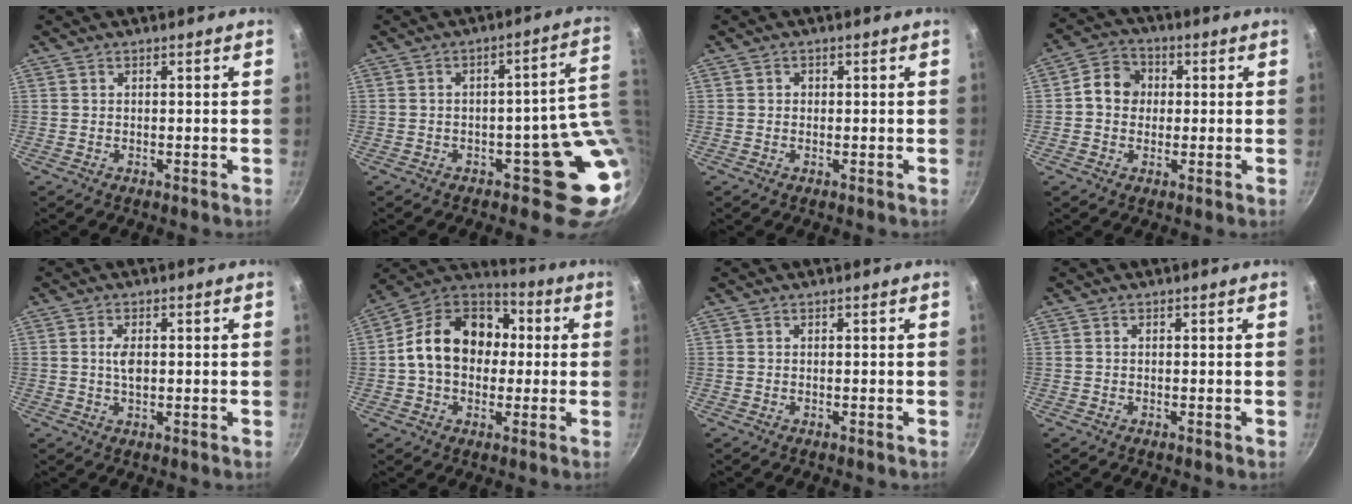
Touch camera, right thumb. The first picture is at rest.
{"total": 9.0, "force": [-0.2, 4.9, 7.6], "torque": [-0.041, 0.018, 0.004]}
{"total": 0.8, "force": [0.0, 0.7, 0.2], "torque": [0.002, 0.001, -0.001]}
{"total": 7.1, "force": [0.6, 6.1, 3.6], "torque": [-0.034, 0.013, -0.008]}
{"total": 3.3, "force": [0.3, 1.6, 2.8], "torque": [-0.049, 0.002, 0.003]}
{"total": 17.9, "force": [0.8, 13.5, 11.7], "torque": [-0.162, 0.041, -0.005]}
{"total": 0.0}
{"total": 0.0}